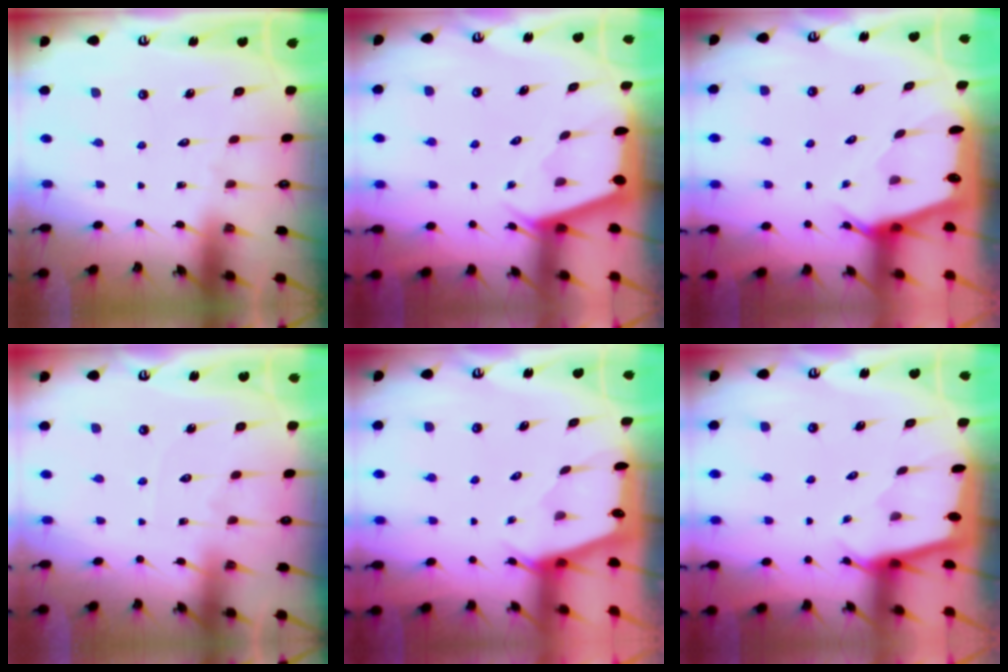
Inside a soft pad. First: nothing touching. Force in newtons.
{"total": 2.4, "press": 2.4, "slide": 0.3}
{"total": 2.5, "press": 2.5, "slide": 0.2}
{"total": 5.0, "press": 5.0, "slide": 0.7}
{"total": 2.3, "press": 2.2, "slide": 0.3}
{"total": 1.6, "press": 1.6, "slide": 0.2}